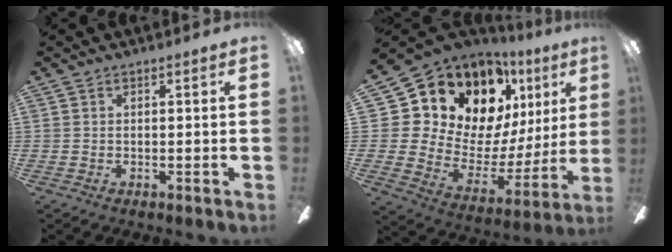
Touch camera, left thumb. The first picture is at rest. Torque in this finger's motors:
{"motor_torque": [1.15, 1.10, 0.17, -0.17, 0.14]}